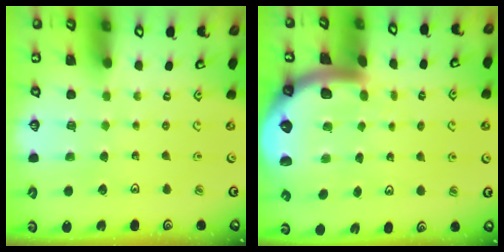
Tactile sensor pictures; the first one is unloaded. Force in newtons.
{"total": 5.2, "press": 5.2, "slide": 0.6}